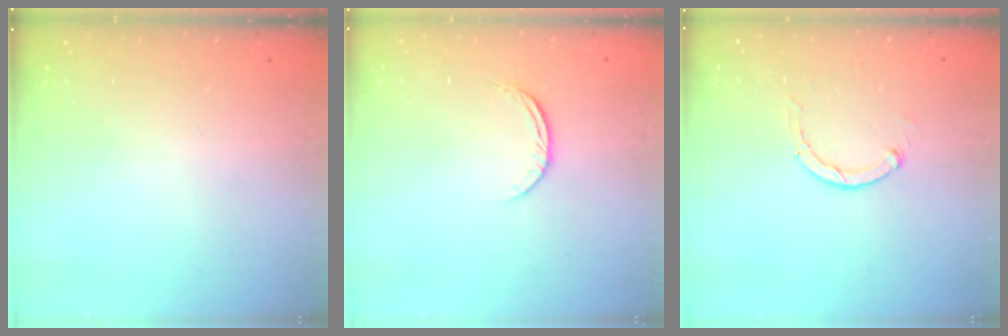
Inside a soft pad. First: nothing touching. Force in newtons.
{"total": 4.9, "press": 4.9, "slide": 0.5}
{"total": 2.8, "press": 2.8, "slide": 0.5}